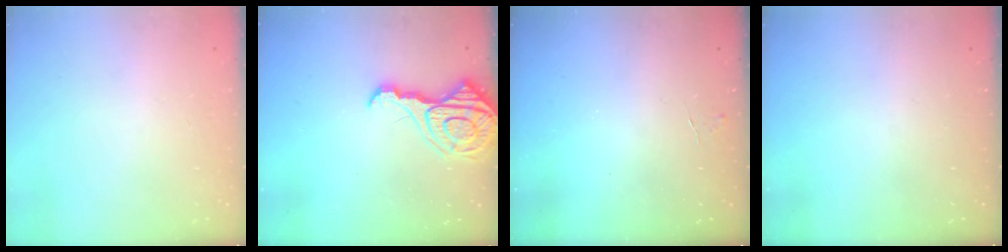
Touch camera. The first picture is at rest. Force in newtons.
{"total": 12.8, "press": 12.8, "slide": 1.3}
{"total": 3.8, "press": 3.7, "slide": 0.4}
{"total": 0.0}